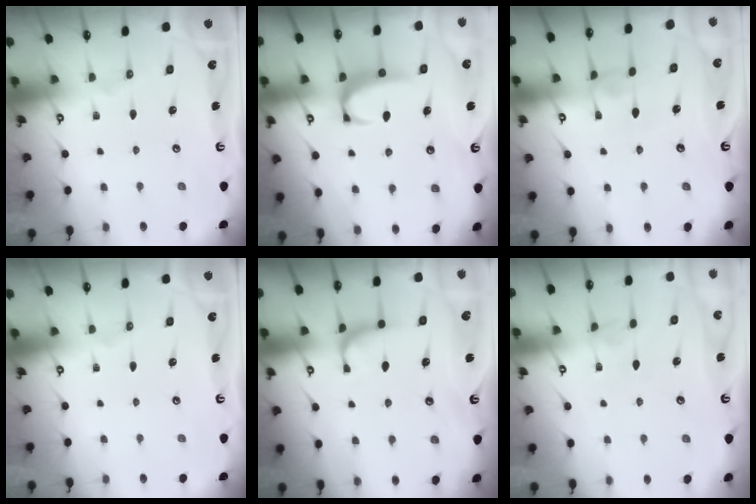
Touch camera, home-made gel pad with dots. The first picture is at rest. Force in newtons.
{"total": 2.2, "press": 2.1, "slide": 0.6}
{"total": 0.0}
{"total": 0.0}
{"total": 0.0}
{"total": 3.1, "press": 3.1, "slide": 0.4}